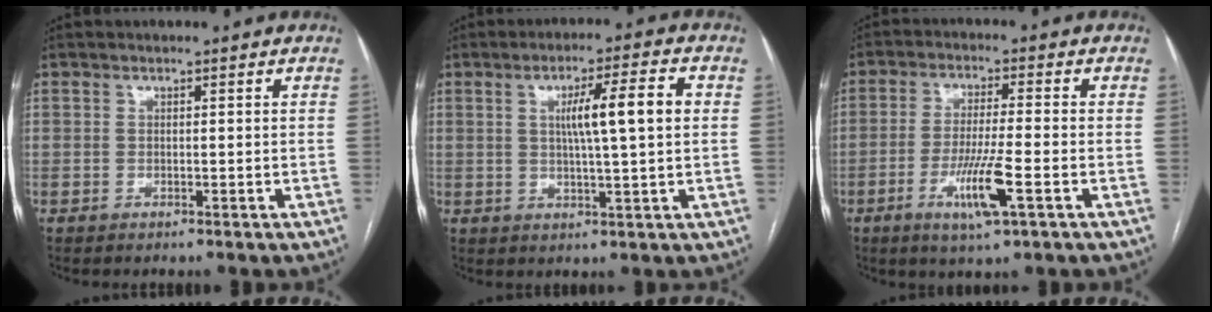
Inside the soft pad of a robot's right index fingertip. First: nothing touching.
{"total": 8.4, "force": [1.5, 0.2, 8.3], "torque": [-0.135, 0.010, 0.024]}
{"total": 8.3, "force": [-3.4, 0.1, 7.6], "torque": [-0.147, -0.015, -0.059]}